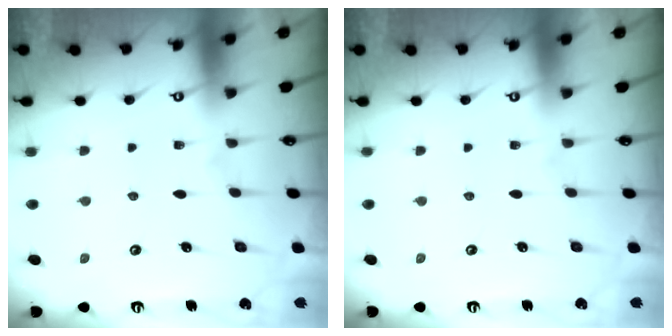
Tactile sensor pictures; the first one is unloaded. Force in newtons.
{"total": 0.0}